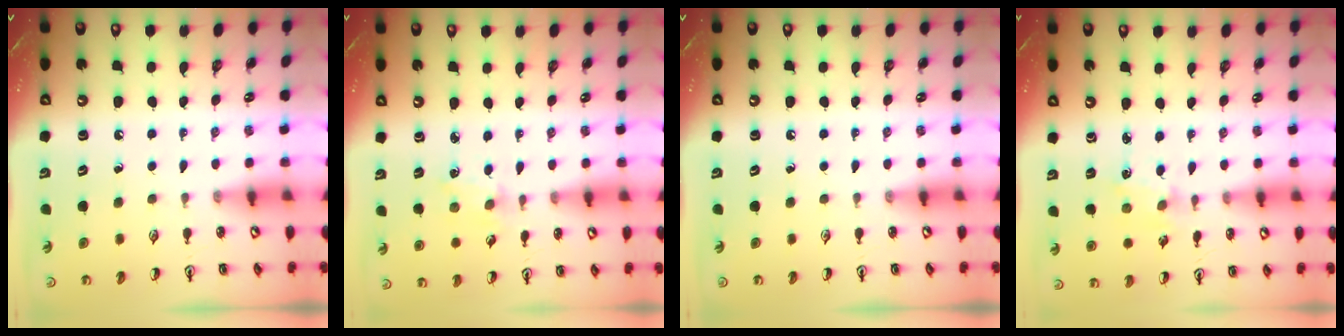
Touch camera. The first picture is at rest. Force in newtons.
{"total": 2.5, "press": 2.4, "slide": 0.4}
{"total": 0.0}
{"total": 1.2, "press": 1.2, "slide": 0.2}